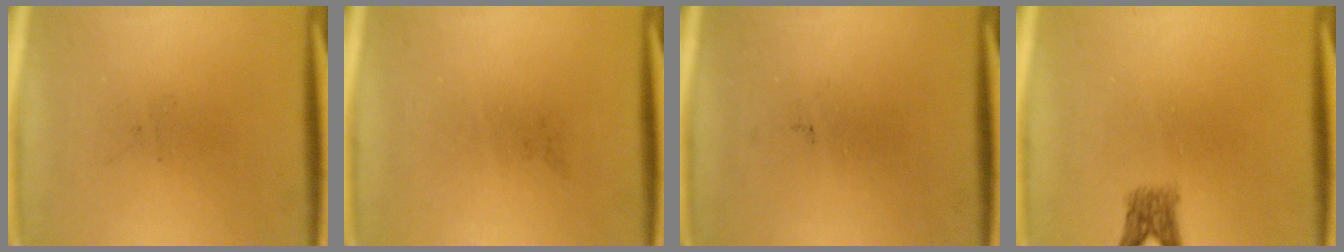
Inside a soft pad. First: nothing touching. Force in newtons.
{"total": 0.0}
{"total": 0.0}
{"total": 2.5}